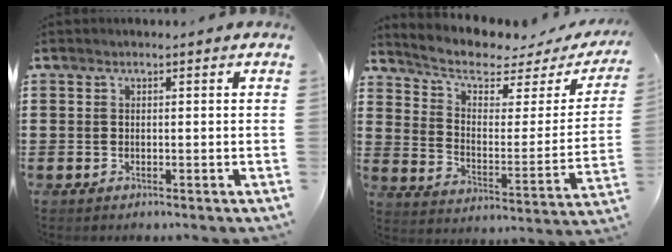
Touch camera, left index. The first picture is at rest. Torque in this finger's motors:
{"motor_torque": [2.14, 0.00, 0.59, 0.10]}